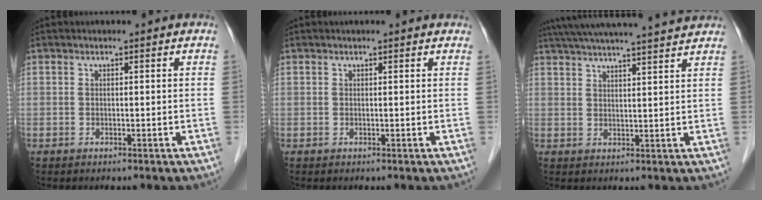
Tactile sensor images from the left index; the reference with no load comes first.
{"total": 1.2, "force": [1.1, 0.2, 0.3], "torque": [-0.011, 0.008, 0.009]}
{"total": 17.4, "force": [15.9, 0.0, 7.1], "torque": [-0.125, 0.024, 0.221]}